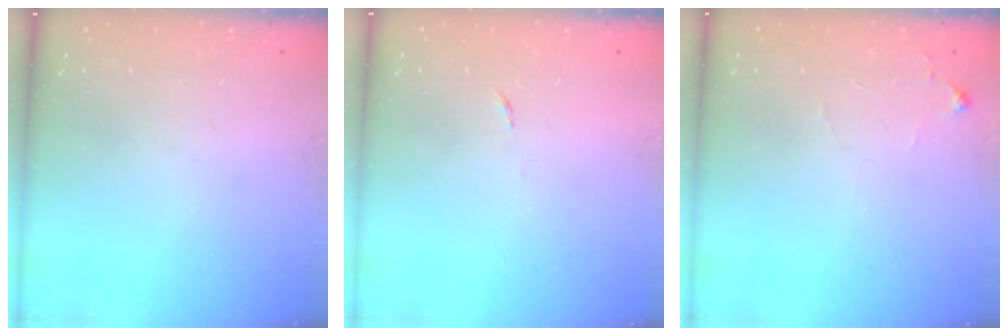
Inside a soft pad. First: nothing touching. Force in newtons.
{"total": 2.6, "press": 2.6, "slide": 0.4}
{"total": 6.7, "press": 6.7, "slide": 0.9}